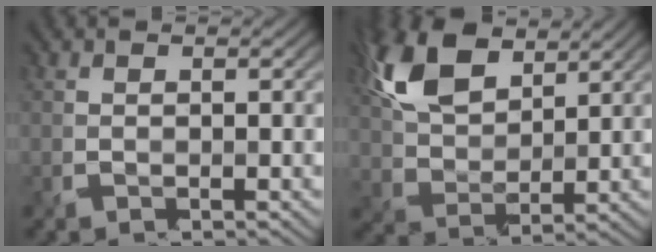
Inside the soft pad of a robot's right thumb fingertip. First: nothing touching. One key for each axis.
{"total": 9.8, "fx": 5.5, "fy": 4.8, "fz": 6.6, "tx": -0.170, "ty": 0.010, "tz": 0.119}